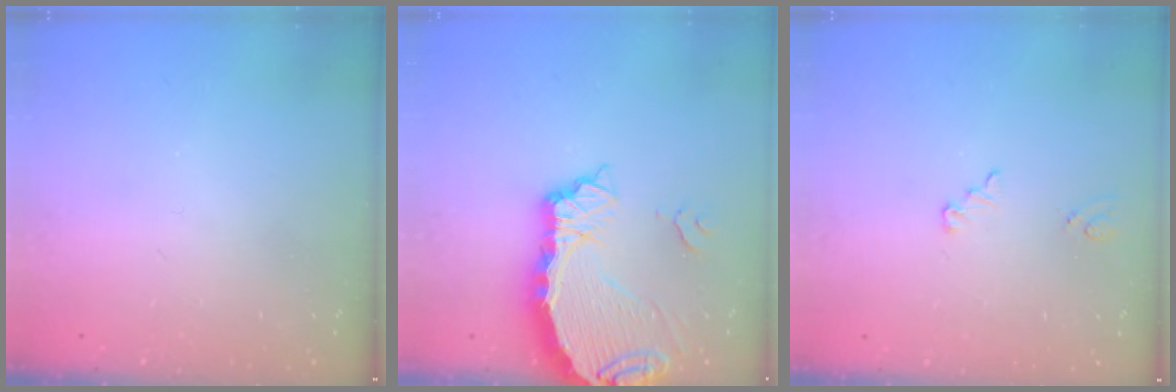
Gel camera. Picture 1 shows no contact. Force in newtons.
{"total": 9.6, "press": 9.5, "slide": 1.1}
{"total": 2.6, "press": 2.5, "slide": 0.3}